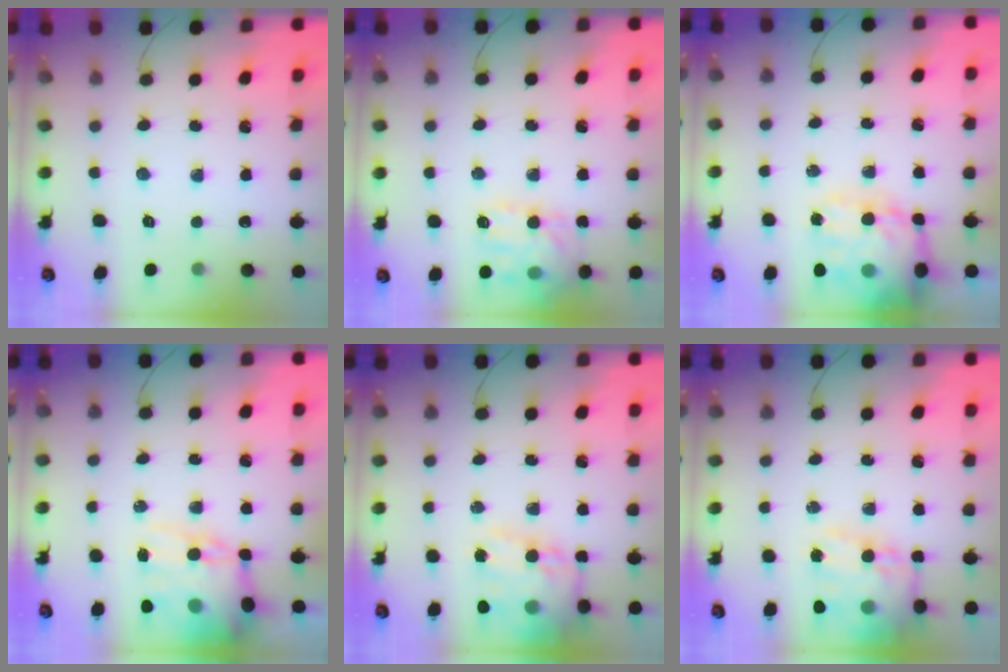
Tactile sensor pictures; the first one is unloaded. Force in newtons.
{"total": 15.5, "press": 15.5, "slide": 0.6}
{"total": 18.8, "press": 18.1, "slide": 5.0}
{"total": 14.9, "press": 14.6, "slide": 3.1}
{"total": 19.2, "press": 18.7, "slide": 4.6}
{"total": 19.2, "press": 18.7, "slide": 4.6}